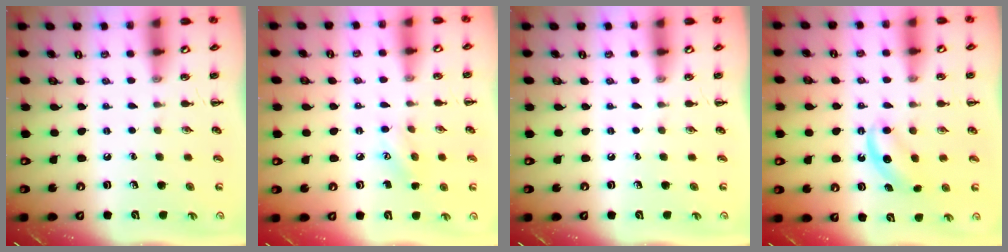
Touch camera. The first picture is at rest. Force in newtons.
{"total": 6.2, "press": 6.1, "slide": 1.2}
{"total": 0.0}
{"total": 5.6, "press": 5.4, "slide": 1.5}